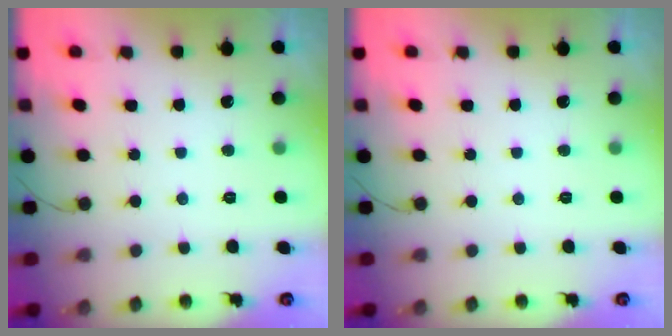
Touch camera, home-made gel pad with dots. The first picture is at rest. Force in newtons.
{"total": 0.0}